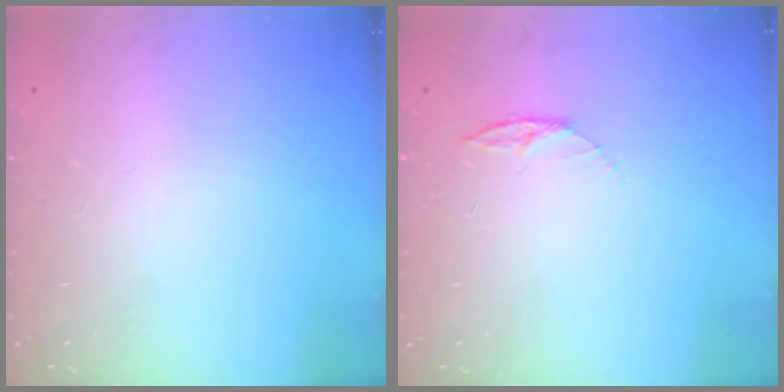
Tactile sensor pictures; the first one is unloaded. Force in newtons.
{"total": 4.4, "press": 4.4, "slide": 0.5}